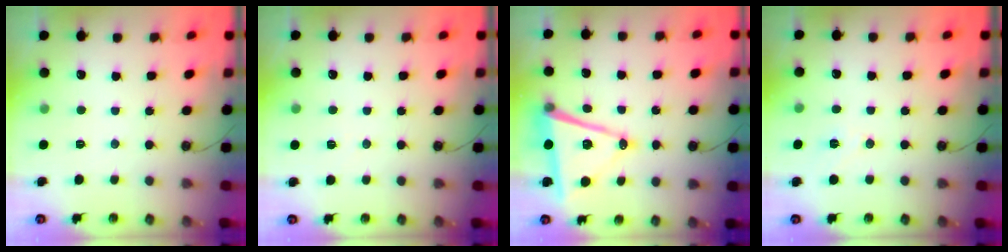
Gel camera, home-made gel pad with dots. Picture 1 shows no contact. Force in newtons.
{"total": 2.5, "press": 2.2, "slide": 1.1}
{"total": 14.1, "press": 13.6, "slide": 3.9}
{"total": 7.5, "press": 6.1, "slide": 4.5}